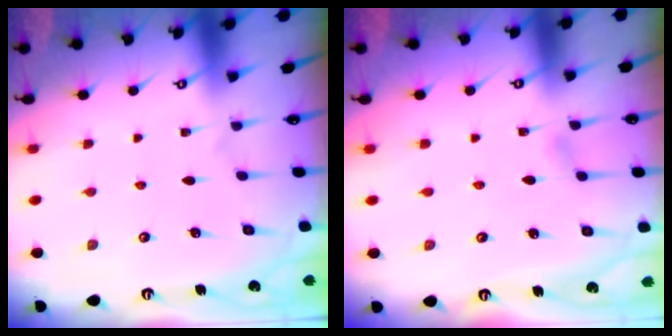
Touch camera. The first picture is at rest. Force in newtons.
{"total": 2.0, "press": 2.0, "slide": 0.3}